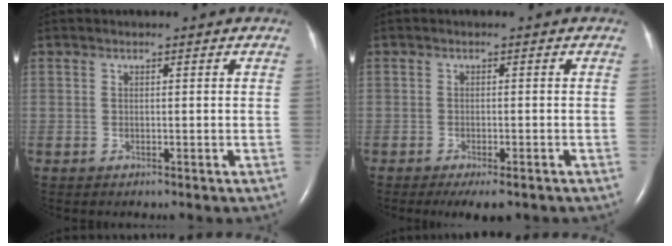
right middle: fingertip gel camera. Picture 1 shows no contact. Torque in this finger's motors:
{"motor_torque": [0.11, 0.01, 0.06, 0.01]}